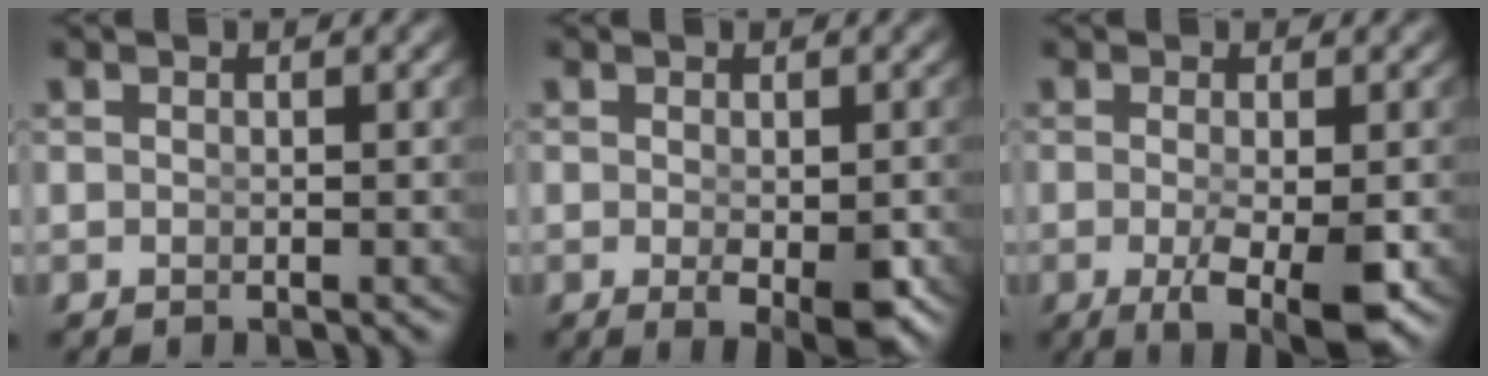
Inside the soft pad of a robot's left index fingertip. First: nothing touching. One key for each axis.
{"total": 3.2, "fx": -1.3, "fy": 0.9, "fz": 2.8, "tx": -0.035, "ty": -0.021, "tz": -0.013}
{"total": 6.1, "fx": -2.9, "fy": 1.8, "fz": 5.1, "tx": -0.083, "ty": -0.037, "tz": -0.030}